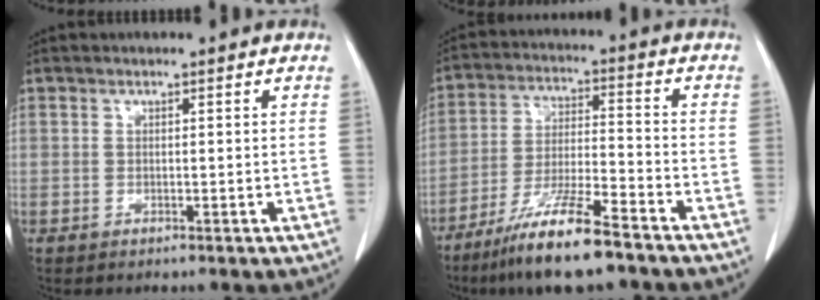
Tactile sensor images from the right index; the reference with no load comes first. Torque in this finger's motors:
{"motor_torque": [0.63, -0.60, 0.43, 0.15]}